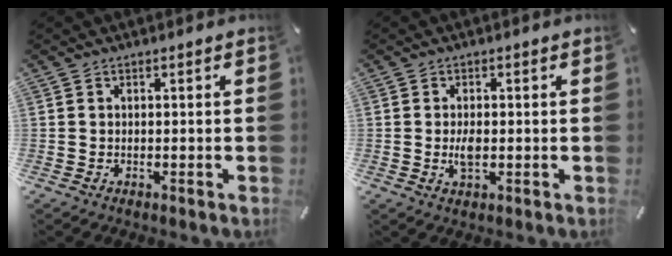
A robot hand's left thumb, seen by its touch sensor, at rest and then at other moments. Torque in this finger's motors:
{"motor_torque": [0.01, 0.75, -0.31, 0.11, 0.01]}